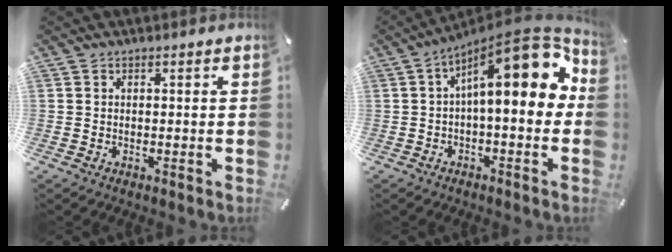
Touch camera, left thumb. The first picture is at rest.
{"total": 16.5, "force": [5.6, 5.9, 14.4], "torque": [-0.199, -0.056, 0.086]}